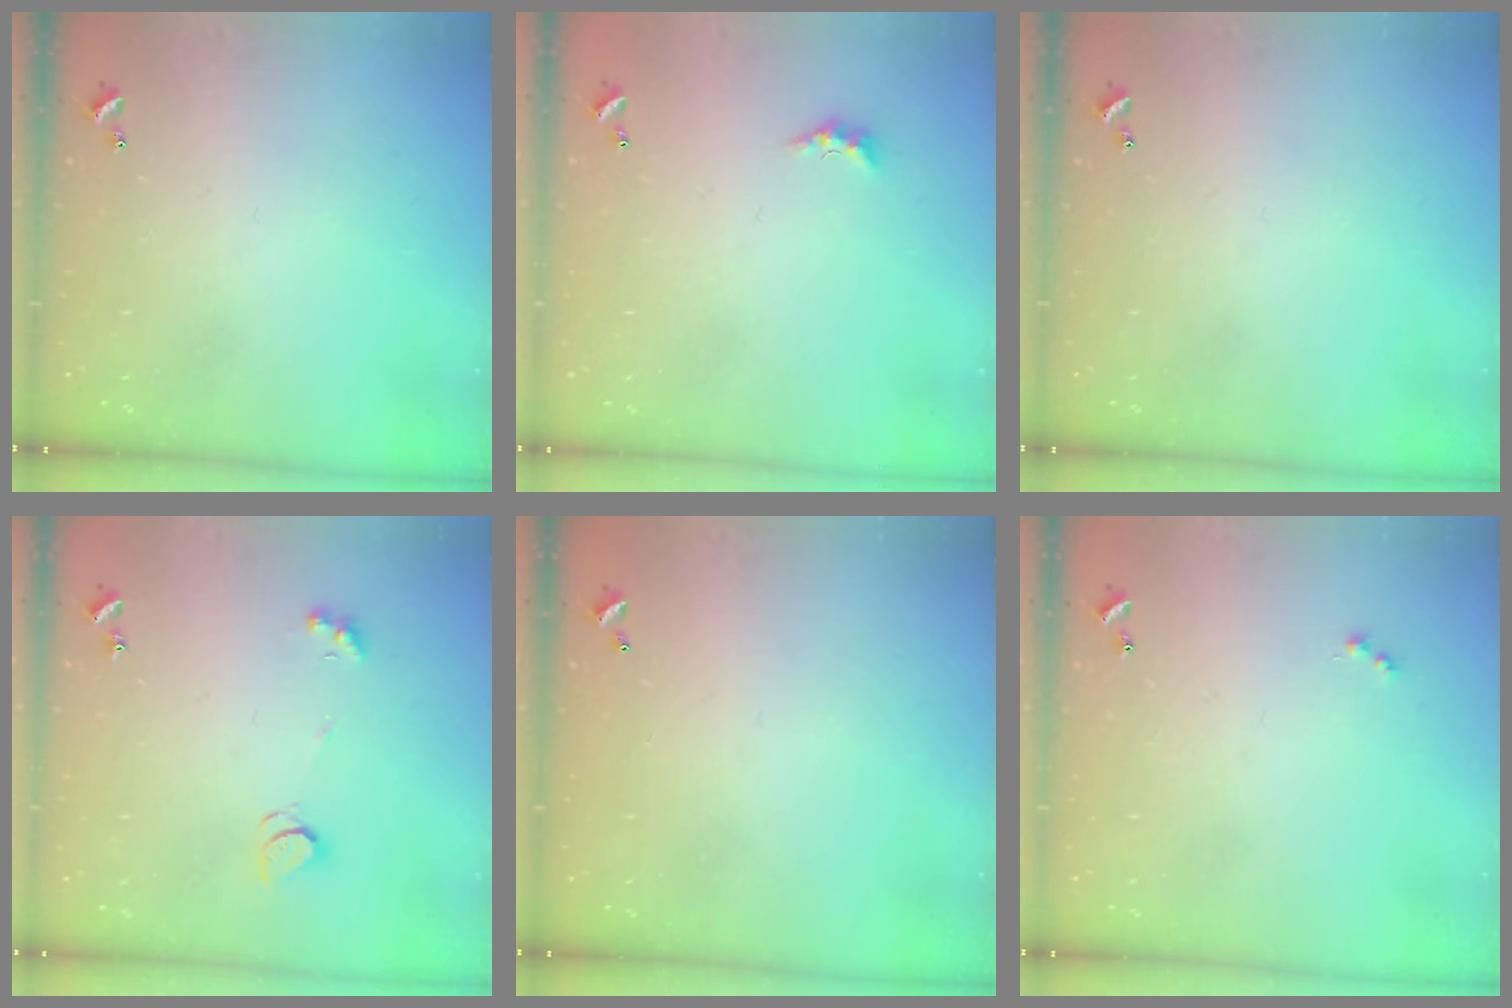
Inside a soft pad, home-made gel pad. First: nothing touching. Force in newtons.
{"total": 1.5, "press": 1.4, "slide": 0.5}
{"total": 0.0}
{"total": 2.5, "press": 2.4, "slide": 0.5}
{"total": 2.6, "press": 2.6, "slide": 0.0}
{"total": 0.0}